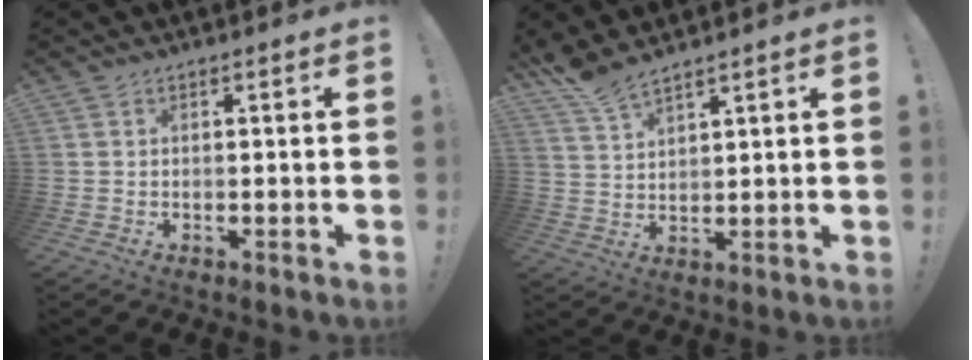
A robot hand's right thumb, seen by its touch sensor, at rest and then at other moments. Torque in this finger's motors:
{"motor_torque": [-0.07, 0.25, 0.26, -0.02, 0.05]}